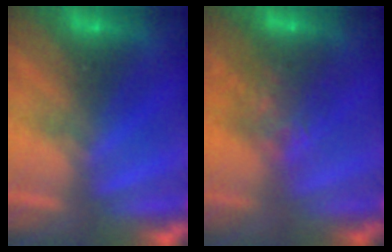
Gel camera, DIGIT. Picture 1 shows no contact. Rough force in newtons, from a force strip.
{"total": 4.5}